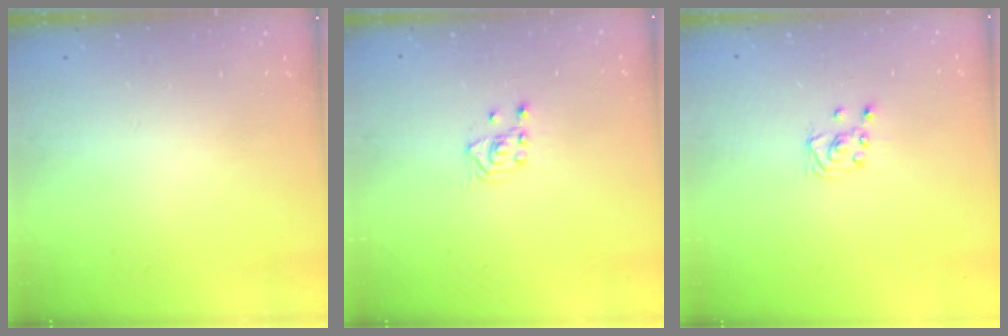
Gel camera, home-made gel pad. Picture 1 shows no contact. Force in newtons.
{"total": 2.1, "press": 2.0, "slide": 0.8}
{"total": 2.0, "press": 2.0, "slide": 0.2}